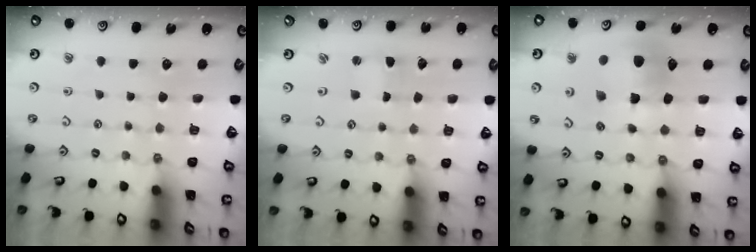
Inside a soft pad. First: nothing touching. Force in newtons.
{"total": 0.7, "press": 0.7, "slide": 0.1}
{"total": 11.8, "press": 11.7, "slide": 1.9}